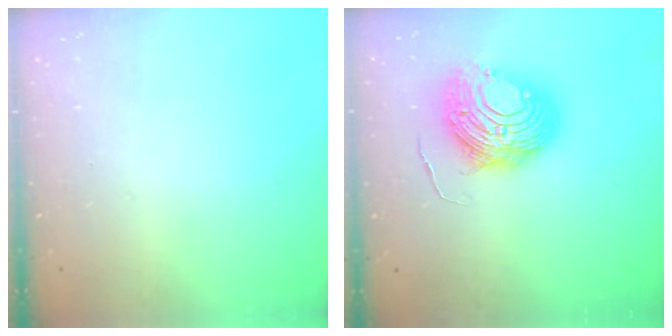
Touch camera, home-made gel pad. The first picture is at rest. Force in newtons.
{"total": 12.7, "press": 12.7, "slide": 1.3}